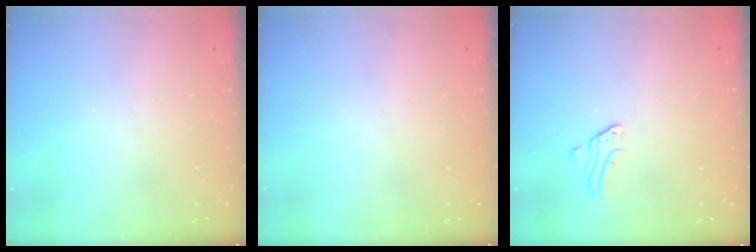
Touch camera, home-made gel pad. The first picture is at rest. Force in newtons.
{"total": 0.0}
{"total": 2.0, "press": 2.0, "slide": 0.2}